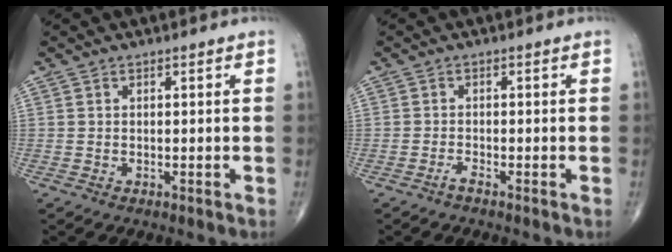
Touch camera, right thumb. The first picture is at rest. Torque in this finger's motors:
{"motor_torque": [0.00, 0.00, 0.00, 0.00, 0.00]}